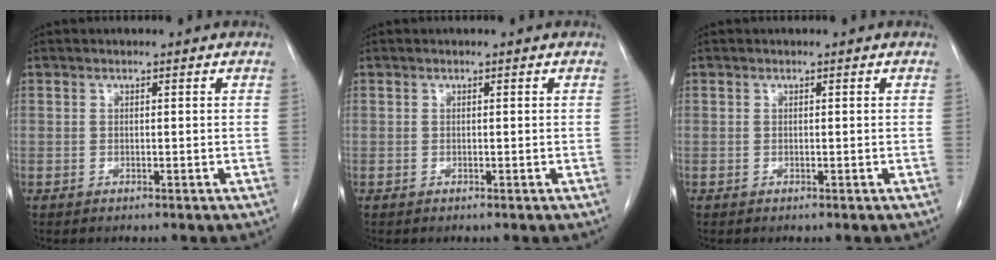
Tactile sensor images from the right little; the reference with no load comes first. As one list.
[{"total": 0.0}, {"total": 0.0}]